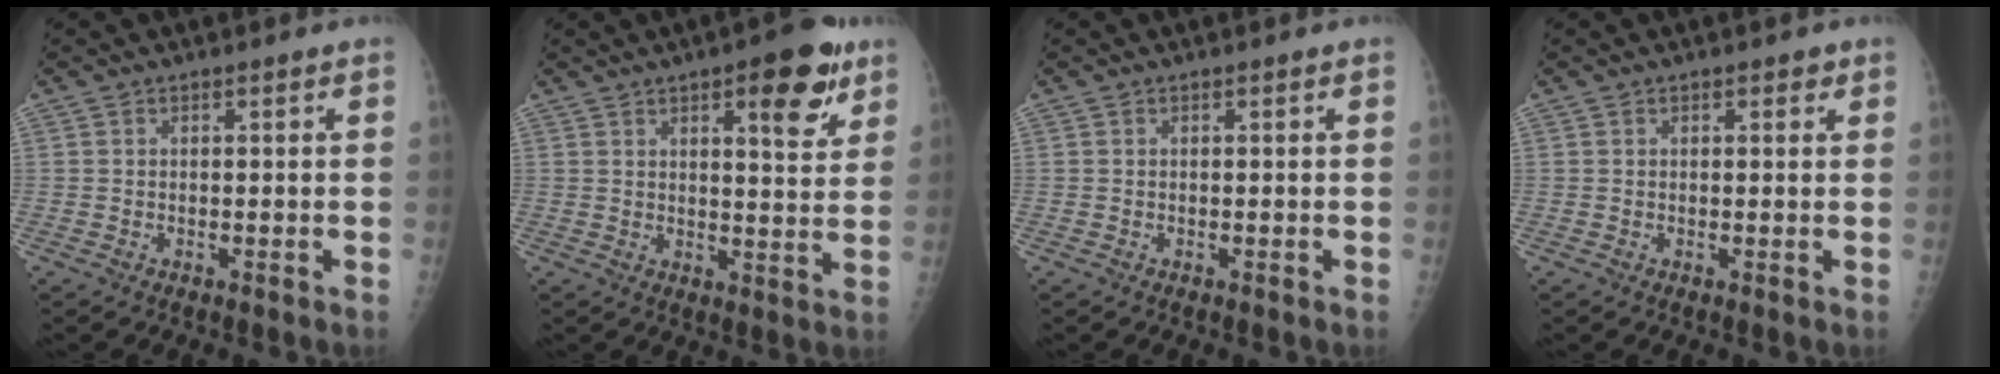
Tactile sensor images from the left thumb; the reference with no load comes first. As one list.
[{"total": 11.5, "force": [6.1, 3.8, 9.0], "torque": [-0.091, -0.025, 0.076]}, {"total": 0.0}, {"total": 1.5, "force": [0.9, 0.8, 0.9], "torque": [-0.002, -0.001, 0.008]}]